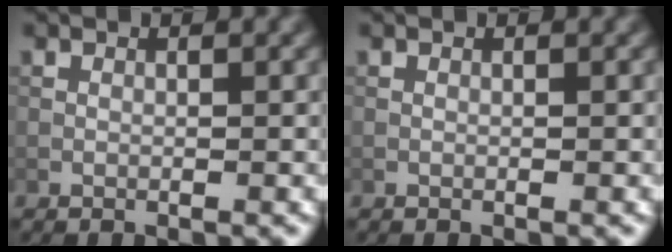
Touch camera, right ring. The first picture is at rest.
{"total": 0.0}